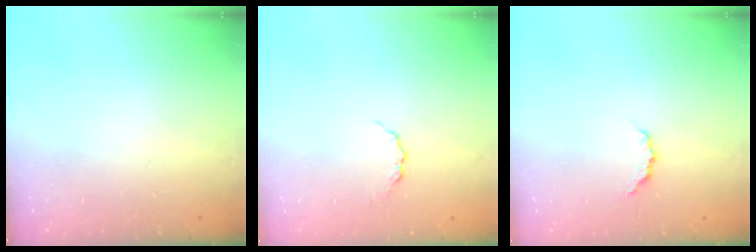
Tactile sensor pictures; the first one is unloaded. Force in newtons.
{"total": 4.2, "press": 4.2, "slide": 0.6}
{"total": 4.1, "press": 4.1, "slide": 0.4}